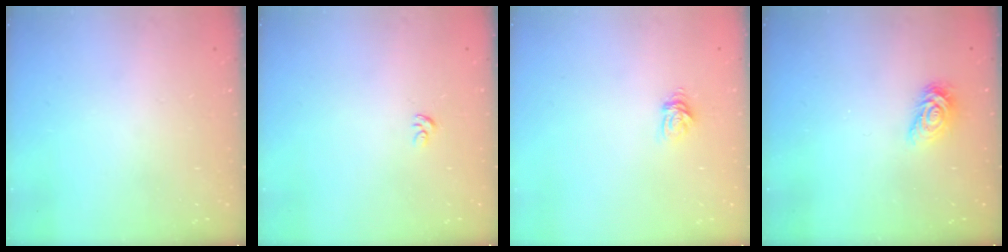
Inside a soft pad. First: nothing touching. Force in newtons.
{"total": 2.4, "press": 2.4, "slide": 0.1}
{"total": 4.8, "press": 4.7, "slide": 0.6}
{"total": 6.0, "press": 6.0, "slide": 0.3}